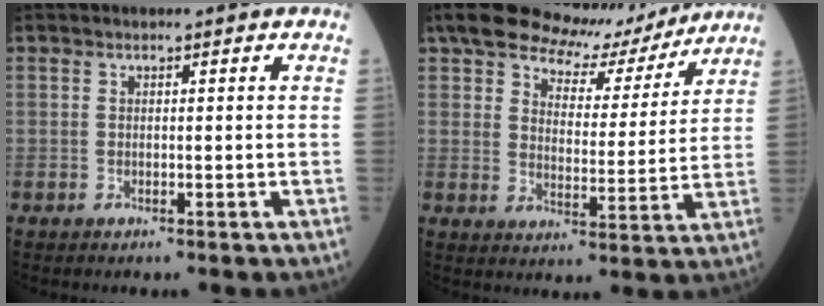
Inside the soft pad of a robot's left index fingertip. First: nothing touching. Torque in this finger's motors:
{"motor_torque": [1.09, -1.04, 0.23, 0.01]}